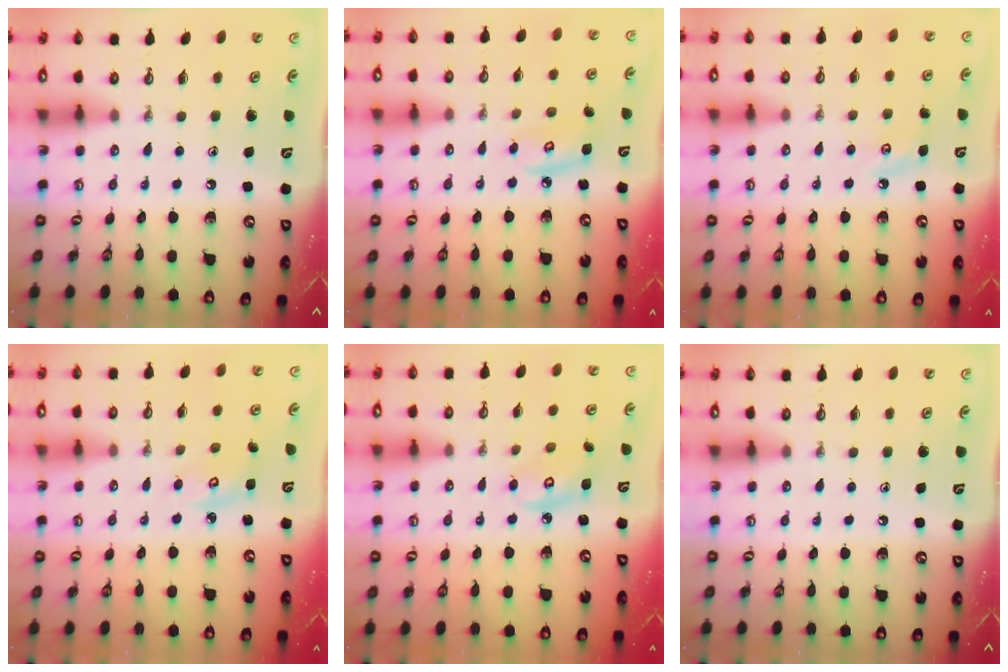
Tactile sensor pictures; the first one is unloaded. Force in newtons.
{"total": 5.5, "press": 5.5, "slide": 0.4}
{"total": 5.1, "press": 5.1, "slide": 0.8}
{"total": 3.0, "press": 3.0, "slide": 0.1}
{"total": 5.5, "press": 5.5, "slide": 0.2}
{"total": 0.0}